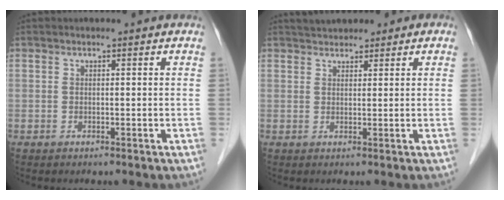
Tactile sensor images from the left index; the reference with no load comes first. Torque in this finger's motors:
{"motor_torque": [-0.03, -0.62, 0.63, 0.10]}